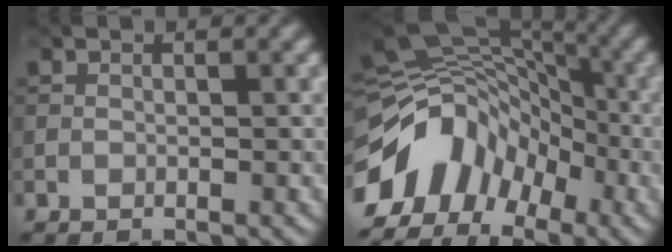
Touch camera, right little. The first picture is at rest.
{"total": 9.5, "force": [-5.7, 6.4, 4.2], "torque": [-0.078, 0.010, -0.120]}